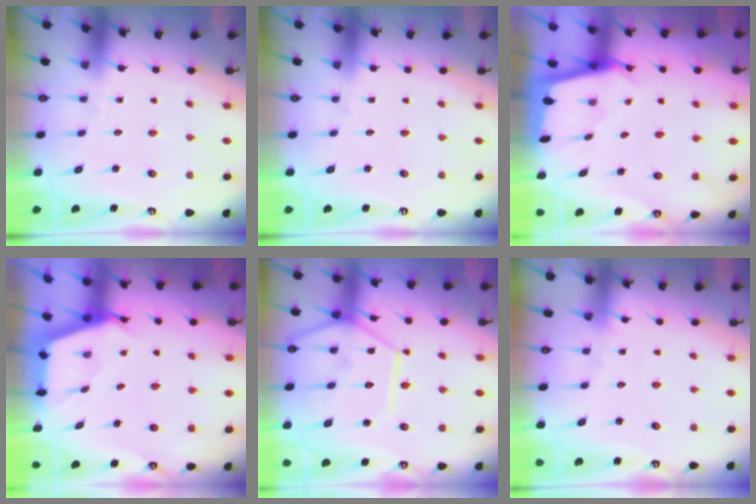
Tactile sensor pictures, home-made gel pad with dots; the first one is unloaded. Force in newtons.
{"total": 0.0}
{"total": 1.8, "press": 1.8, "slide": 0.2}
{"total": 2.6, "press": 2.6, "slide": 0.4}
{"total": 15.7, "press": 15.5, "slide": 2.0}
{"total": 3.3, "press": 3.2, "slide": 0.4}